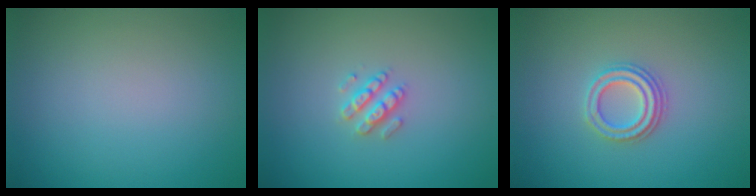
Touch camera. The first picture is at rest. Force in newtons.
{"total": 2.1, "press": 2.0, "slide": 0.5}
{"total": 2.7, "press": 2.5, "slide": 1.2}